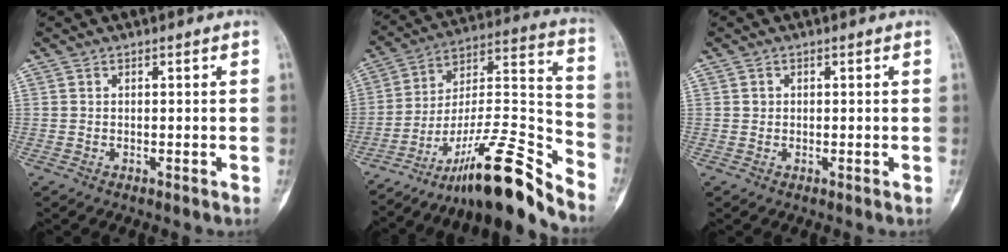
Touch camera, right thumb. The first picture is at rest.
{"total": 20.4, "force": [-15.7, 3.0, 12.7], "torque": [-0.201, 0.119, -0.264]}
{"total": 0.8, "force": [0.2, 0.7, 0.2], "torque": [0.004, 0.002, 0.003]}